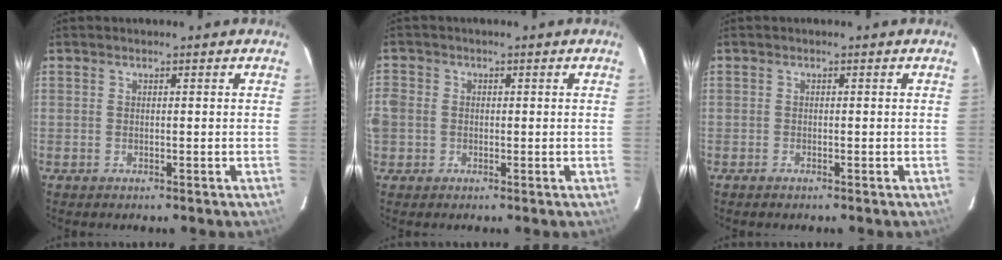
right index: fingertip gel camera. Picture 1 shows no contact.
{"total": 4.2, "force": [-1.0, 3.7, 1.5], "torque": [-0.035, 0.003, -0.024]}
{"total": 0.6, "force": [-0.6, 0.1, 0.2], "torque": [-0.006, -0.001, -0.011]}